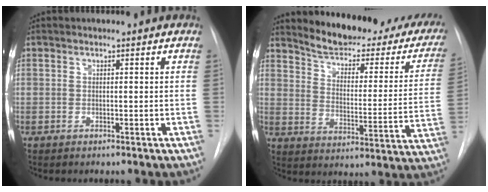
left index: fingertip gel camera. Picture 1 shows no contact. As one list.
[{"total": 23.7, "force": [20.4, 6.3, 10.2], "torque": [-0.123, -0.044, 0.247]}]